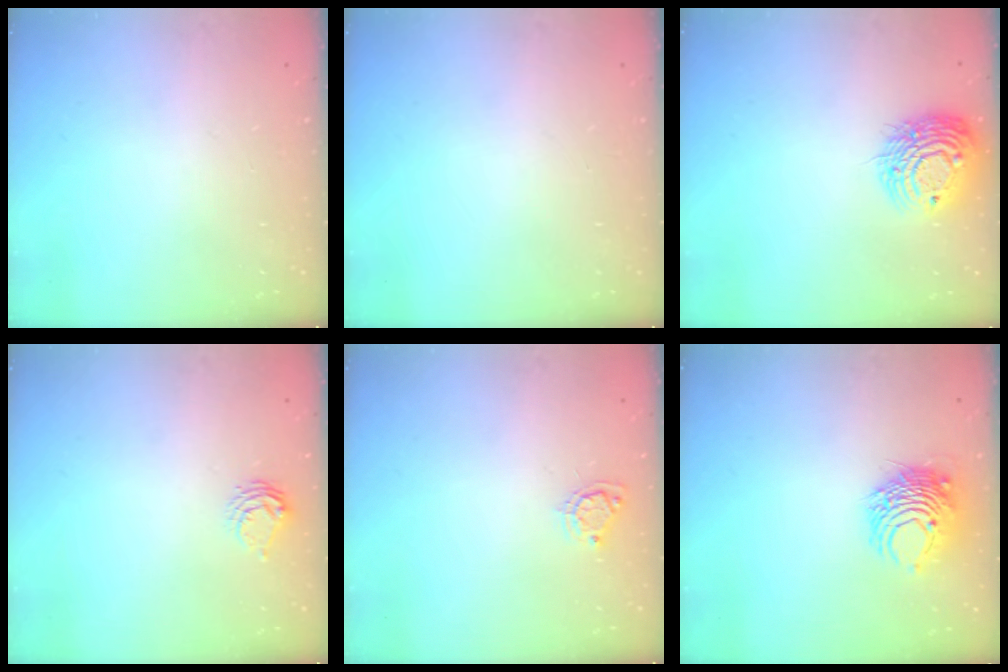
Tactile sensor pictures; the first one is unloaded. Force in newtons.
{"total": 0.0}
{"total": 12.5, "press": 12.4, "slide": 1.5}
{"total": 8.2, "press": 8.1, "slide": 0.4}
{"total": 5.4, "press": 5.4, "slide": 0.4}
{"total": 8.1, "press": 8.1, "slide": 0.6}